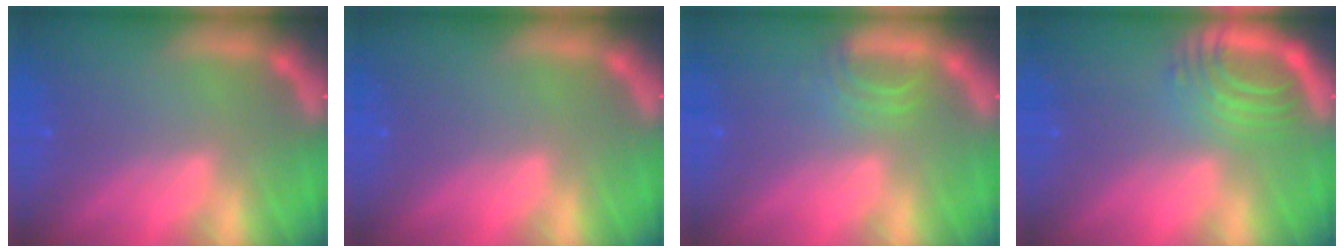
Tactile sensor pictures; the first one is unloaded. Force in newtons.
{"total": 0.0}
{"total": 2.5}
{"total": 6.1}